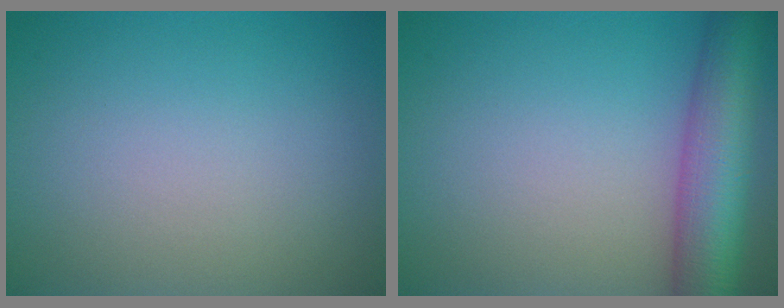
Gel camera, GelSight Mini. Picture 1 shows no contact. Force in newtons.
{"total": 8.4, "press": 8.4, "slide": 0.3}